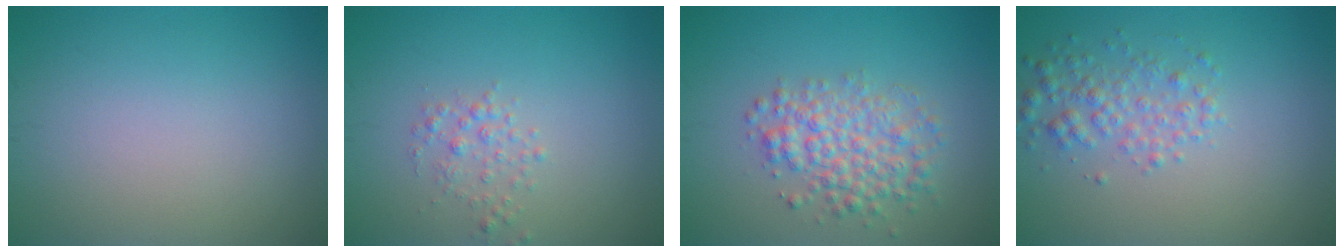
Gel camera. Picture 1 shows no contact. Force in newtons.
{"total": 1.5, "press": 1.5, "slide": 0.0}
{"total": 4.3, "press": 4.3, "slide": 0.1}
{"total": 2.6, "press": 2.6, "slide": 0.0}